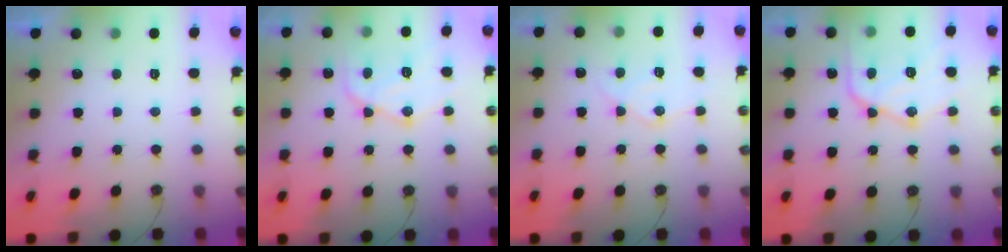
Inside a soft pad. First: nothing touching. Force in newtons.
{"total": 13.9, "press": 13.9, "slide": 1.1}
{"total": 11.8, "press": 11.7, "slide": 1.2}
{"total": 17.0, "press": 17.0, "slide": 1.3}